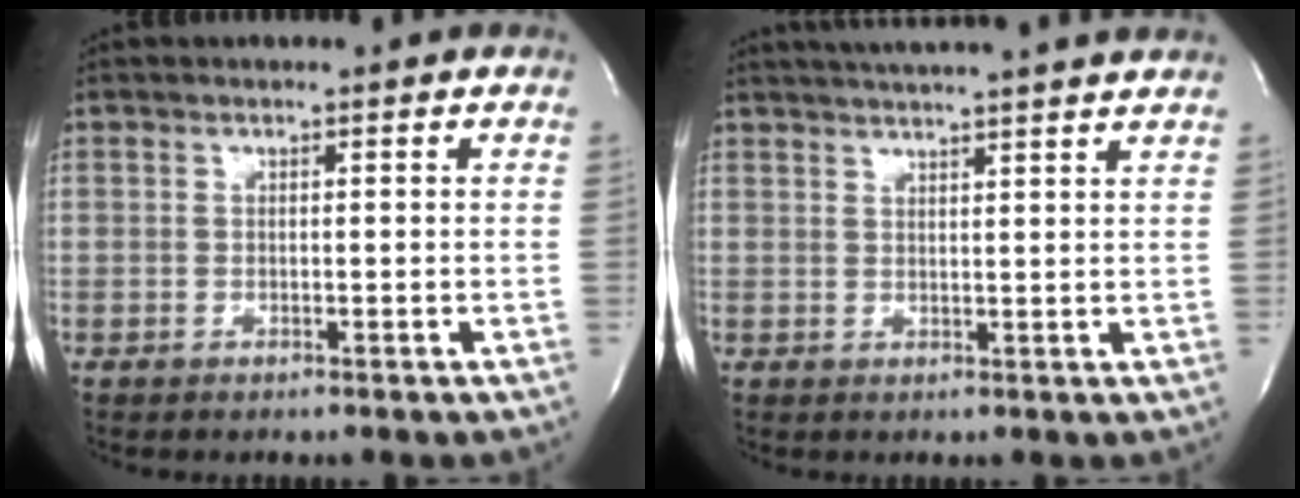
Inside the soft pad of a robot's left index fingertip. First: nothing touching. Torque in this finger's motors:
{"motor_torque": [-0.15, -0.20, 0.39, 0.10]}